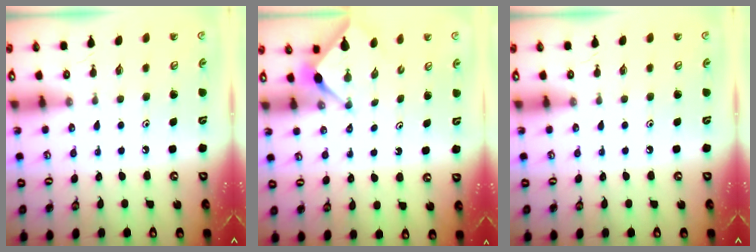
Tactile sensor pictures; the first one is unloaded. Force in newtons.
{"total": 2.9, "press": 2.9, "slide": 0.3}
{"total": 0.0}